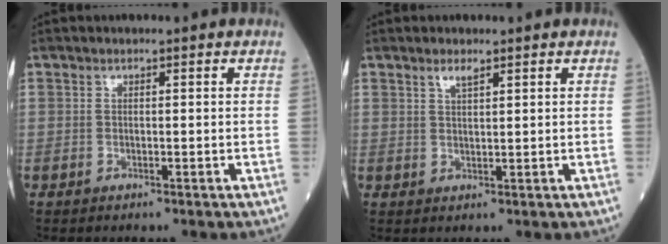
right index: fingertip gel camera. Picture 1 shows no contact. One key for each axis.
{"total": 1.7, "fx": 1.3, "fy": 0.2, "fz": 1.2, "tx": -0.025, "ty": 0.001, "tz": 0.025}